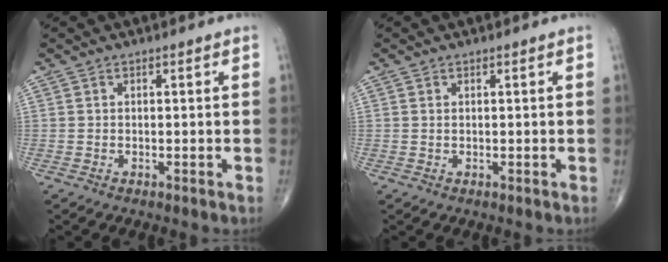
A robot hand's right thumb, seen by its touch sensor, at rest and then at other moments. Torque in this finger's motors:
{"motor_torque": [-0.05, -0.13, 0.05, 0.14, 0.02]}